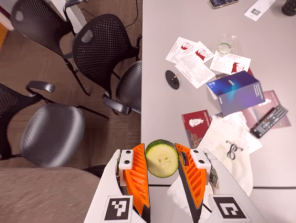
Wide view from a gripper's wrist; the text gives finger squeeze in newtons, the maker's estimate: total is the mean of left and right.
{"total": 9.4, "left": 9.0, "right": 9.8}